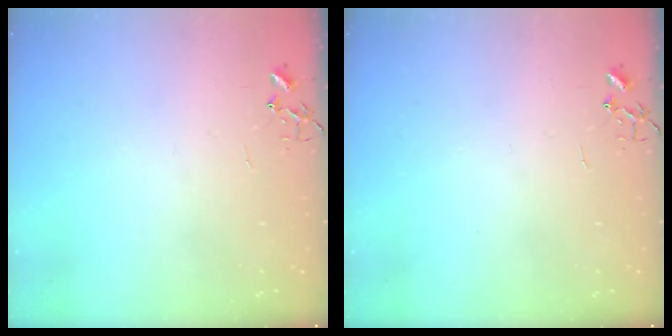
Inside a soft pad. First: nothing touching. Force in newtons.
{"total": 0.0}